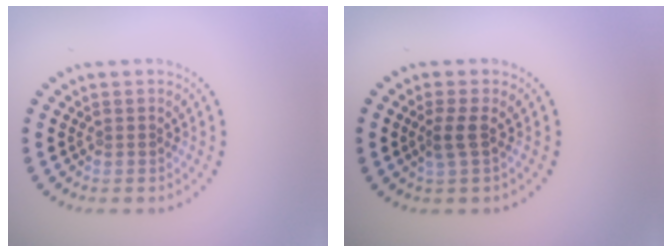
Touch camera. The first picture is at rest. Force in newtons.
{"total": 1.6, "press": 1.3, "slide": 0.9}